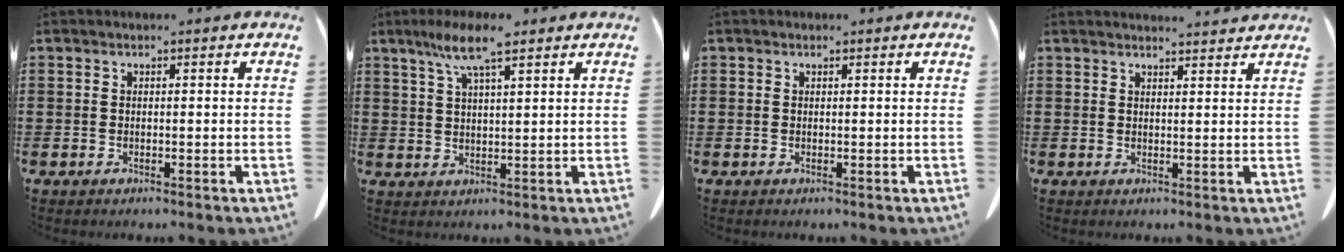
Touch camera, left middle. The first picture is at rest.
{"total": 7.2, "force": [4.7, 0.9, 5.4], "torque": [-0.115, 0.001, 0.081]}
{"total": 0.0}
{"total": 2.4, "force": [2.4, 0.0, 0.3], "torque": [-0.004, -0.007, 0.043]}